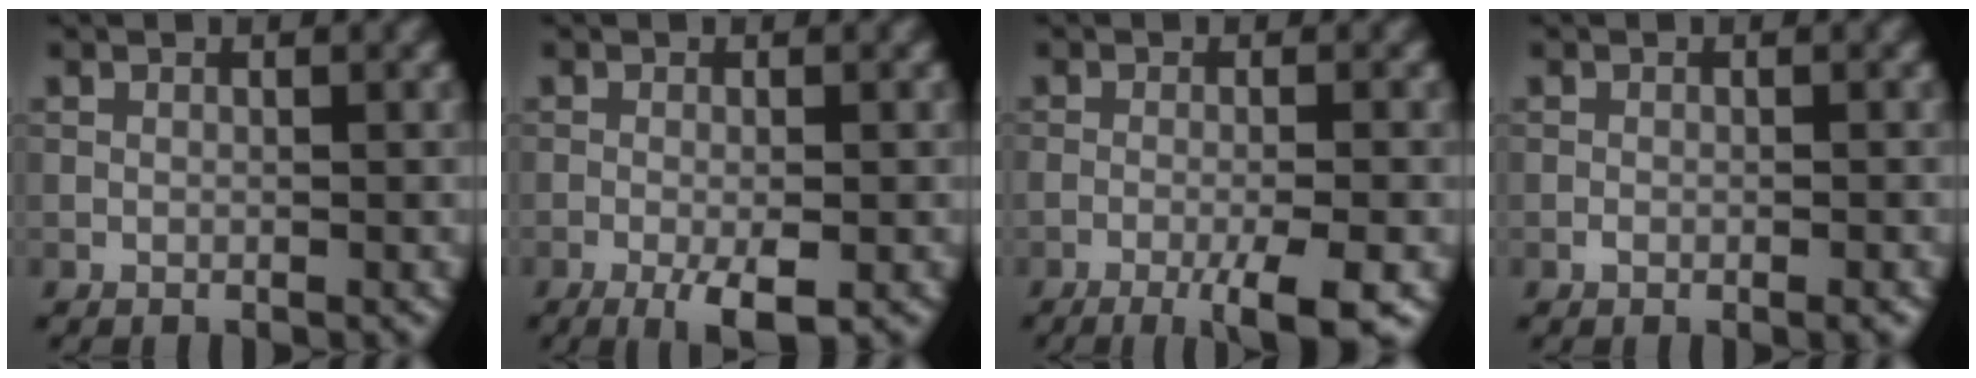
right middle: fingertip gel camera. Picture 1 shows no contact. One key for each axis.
{"total": 3.7, "fx": -1.7, "fy": 0.8, "fz": 3.2, "tx": -0.056, "ty": -0.006, "tz": -0.027}
{"total": 5.4, "fx": -2.7, "fy": 1.0, "fz": 4.5, "tx": -0.066, "ty": -0.003, "tz": -0.043}
{"total": 1.3, "fx": -0.7, "fy": 0.3, "fz": 1.1, "tx": -0.016, "ty": -0.001, "tz": -0.012}